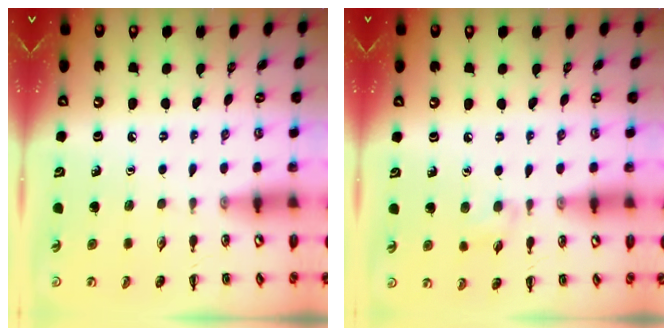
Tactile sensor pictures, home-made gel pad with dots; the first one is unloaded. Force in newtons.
{"total": 5.1, "press": 4.7, "slide": 1.7}